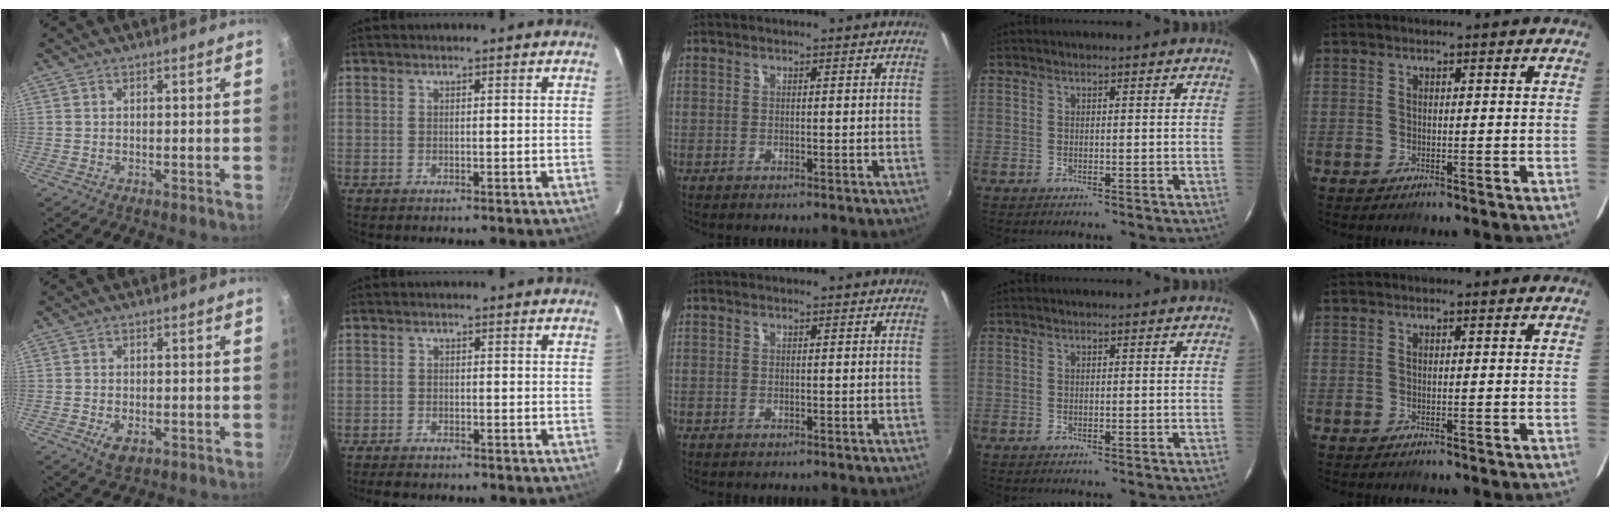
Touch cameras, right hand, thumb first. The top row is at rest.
{"thumb": {"total": 3.7, "force": [-1.3, 2.0, 2.8], "torque": [-0.042, 0.000, -0.018]}, "index": {"total": 3.8, "force": [-3.4, 1.1, 1.3], "torque": [-0.034, -0.006, -0.053]}}